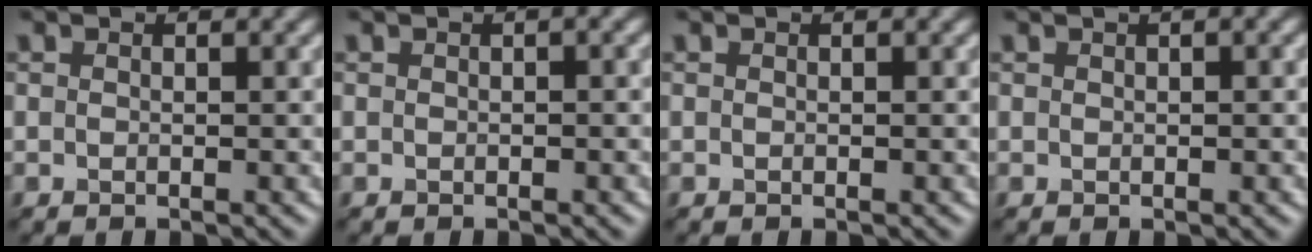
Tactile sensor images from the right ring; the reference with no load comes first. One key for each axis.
{"total": 0.8, "fx": 0.0, "fy": 0.3, "fz": 0.8, "tx": -0.002, "ty": 0.000, "tz": 0.000}
{"total": 0.0}
{"total": 1.0, "fx": 0.2, "fy": 0.1, "fz": 1.0, "tx": -0.014, "ty": 0.005, "tz": 0.009}